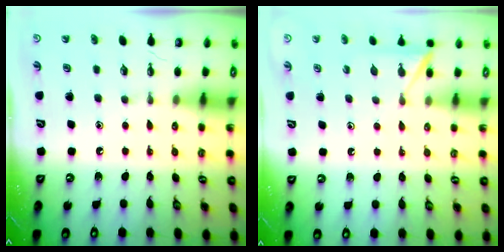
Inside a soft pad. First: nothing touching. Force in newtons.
{"total": 5.8, "press": 5.8, "slide": 0.5}